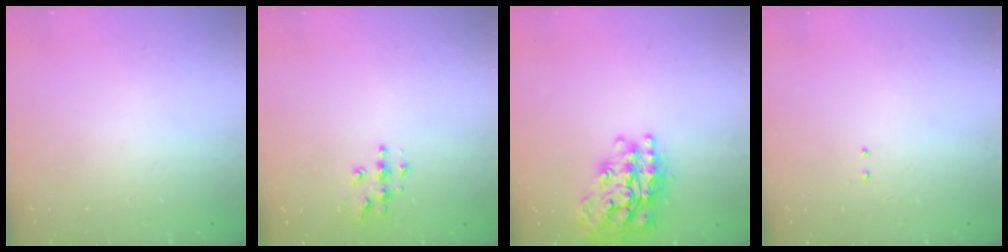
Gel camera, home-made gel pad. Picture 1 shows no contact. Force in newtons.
{"total": 6.2, "press": 6.2, "slide": 0.2}
{"total": 22.9, "press": 22.9, "slide": 1.8}
{"total": 2.0, "press": 2.0, "slide": 0.4}